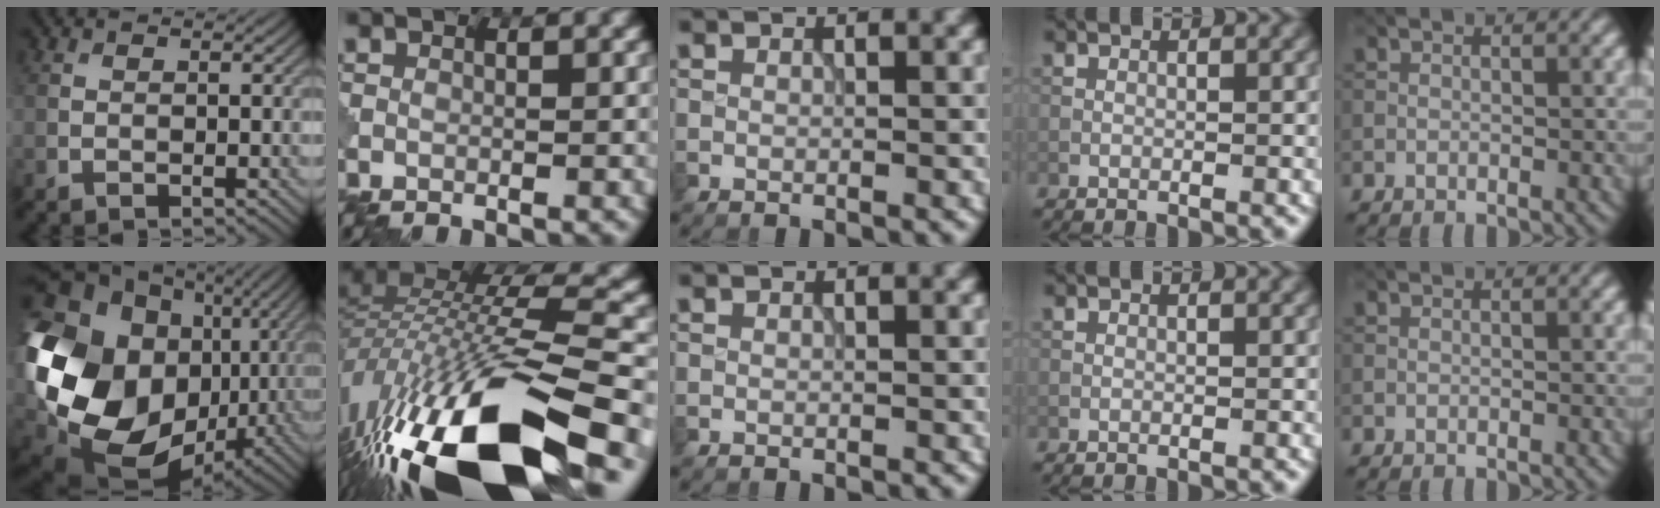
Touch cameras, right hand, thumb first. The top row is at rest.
{"thumb": {"total": 21.2, "force": [1.3, 16.6, 13.1], "torque": [-0.330, -0.020, 0.044]}, "index": {"total": 17.0, "force": [-8.4, 6.1, 13.4], "torque": [-0.260, -0.014, -0.138]}}